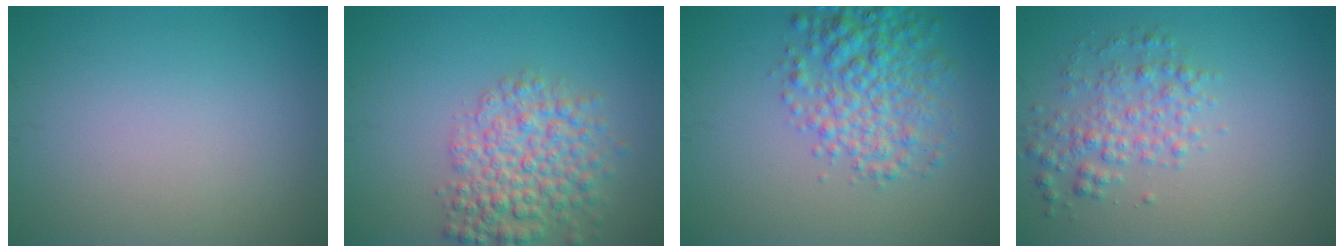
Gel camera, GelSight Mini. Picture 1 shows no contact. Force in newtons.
{"total": 5.5, "press": 5.5, "slide": 0.2}
{"total": 5.5, "press": 5.5, "slide": 0.2}
{"total": 3.0, "press": 3.0, "slide": 0.0}